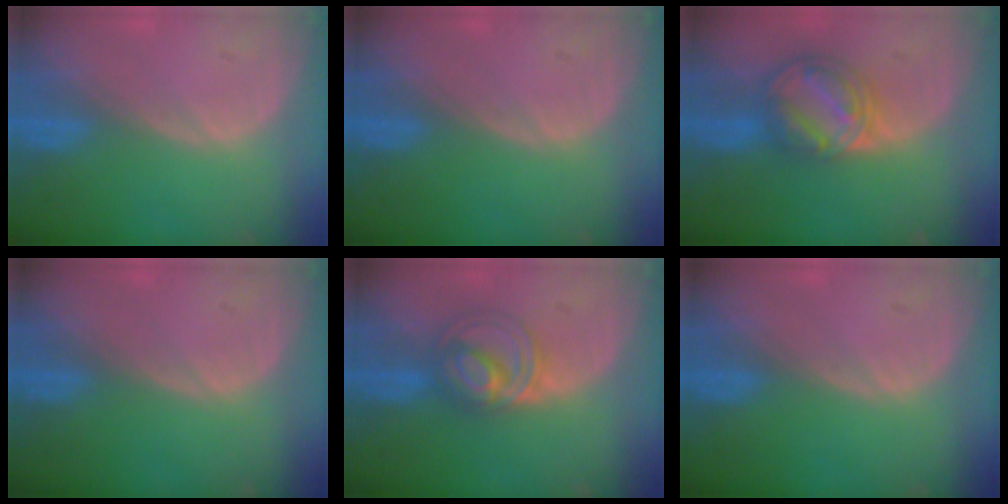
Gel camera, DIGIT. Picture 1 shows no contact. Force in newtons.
{"total": 0.0}
{"total": 8.3, "press": 7.1, "slide": 4.4}
{"total": 0.0}
{"total": 5.8, "press": 5.7, "slide": 0.7}
{"total": 0.0}